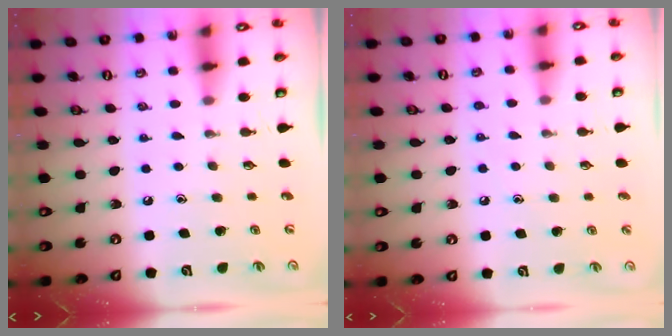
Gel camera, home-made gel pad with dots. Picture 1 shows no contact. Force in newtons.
{"total": 3.4, "press": 3.4, "slide": 0.4}